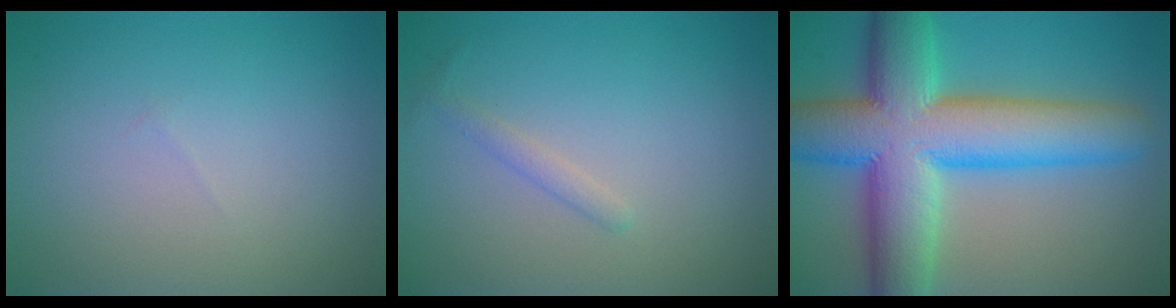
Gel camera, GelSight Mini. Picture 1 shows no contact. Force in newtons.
{"total": 1.1, "press": 1.1, "slide": 0.1}
{"total": 13.2, "press": 13.2, "slide": 0.5}